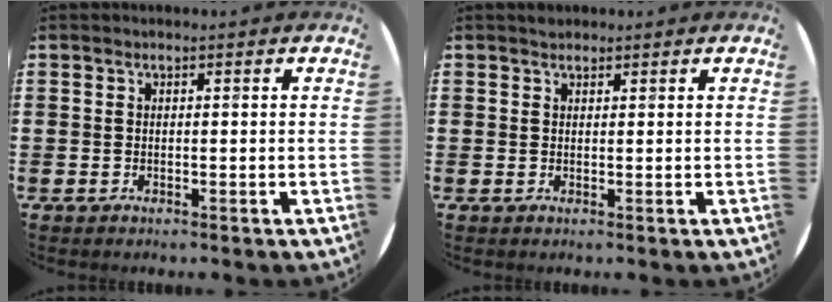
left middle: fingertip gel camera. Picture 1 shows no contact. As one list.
[{"total": 0.8, "force": [0.7, 0.3, 0.0], "torque": [0.007, -0.001, 0.013]}]